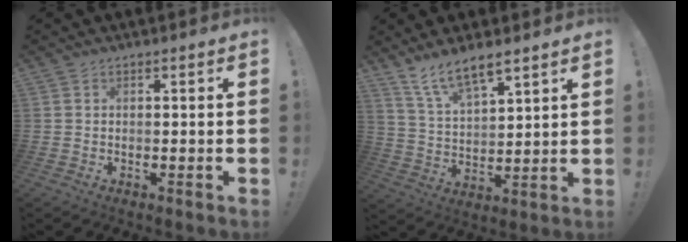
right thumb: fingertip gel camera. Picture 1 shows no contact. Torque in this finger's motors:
{"motor_torque": [-0.08, 0.19, -0.03, 0.23, 0.15]}